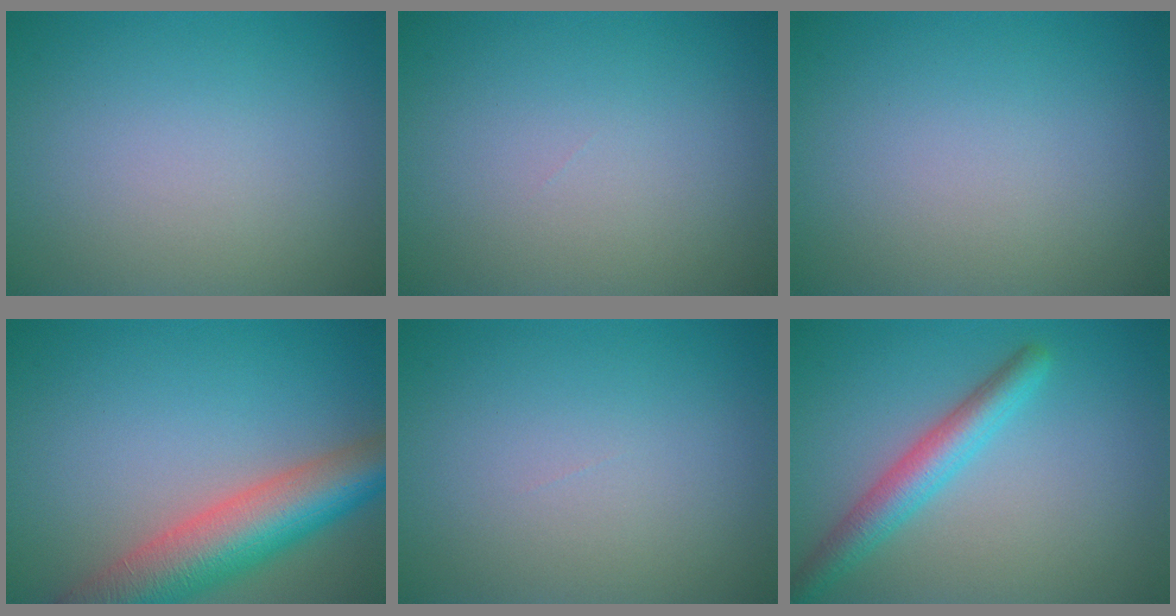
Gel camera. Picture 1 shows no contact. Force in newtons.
{"total": 0.0}
{"total": 0.0}
{"total": 8.8, "press": 8.8, "slide": 0.2}
{"total": 0.0}
{"total": 3.8, "press": 3.8, "slide": 0.1}